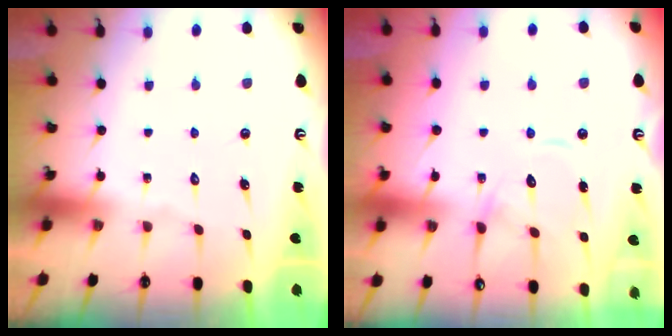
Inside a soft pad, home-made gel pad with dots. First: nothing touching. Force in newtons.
{"total": 11.4, "press": 11.4, "slide": 0.6}